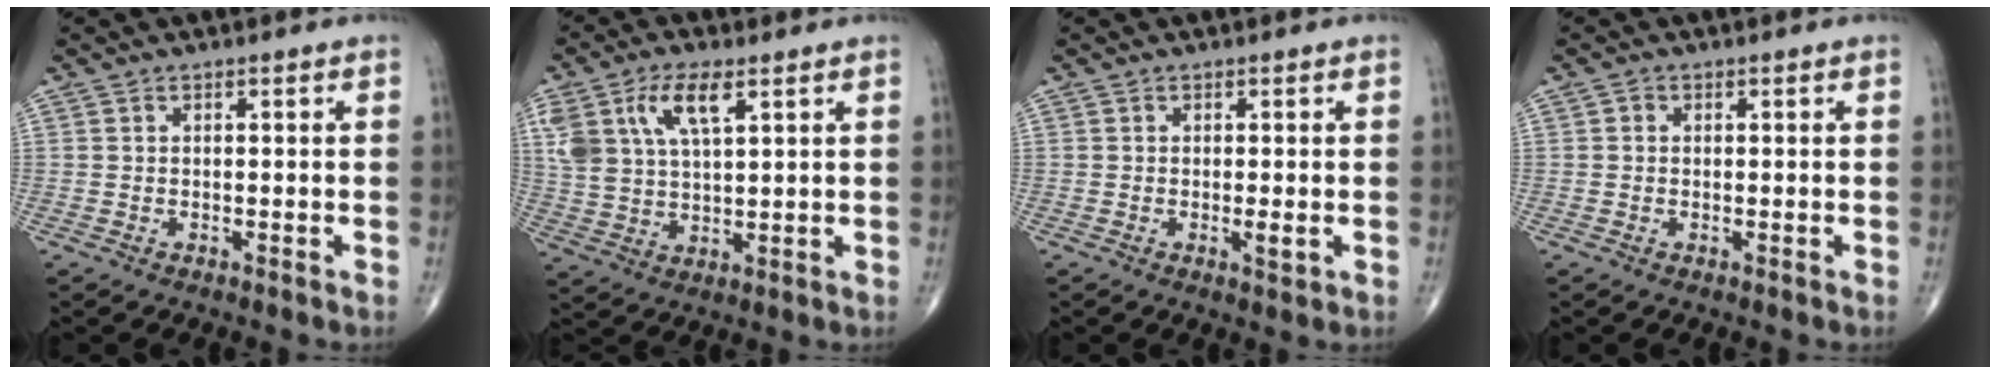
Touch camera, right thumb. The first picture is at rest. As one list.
[{"total": 10.7, "force": [5.0, 4.8, 8.2], "torque": [-0.165, -0.005, 0.101]}, {"total": 1.7, "force": [-0.3, 0.4, 1.7], "torque": [-0.028, -0.006, -0.004]}, {"total": 0.7, "force": [0.1, 0.7, 0.3], "torque": [0.002, 0.002, -0.002]}]